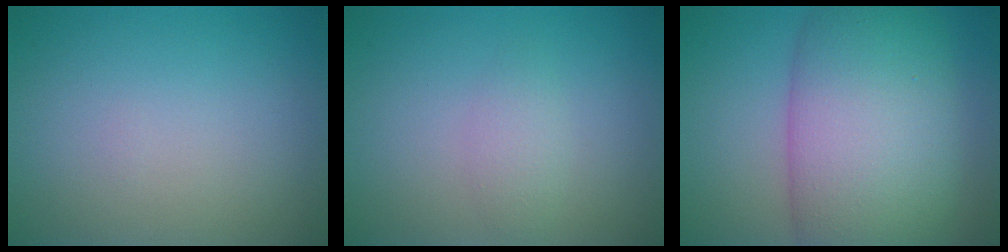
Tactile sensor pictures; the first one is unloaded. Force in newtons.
{"total": 1.6, "press": 1.6, "slide": 0.1}
{"total": 12.5, "press": 12.5, "slide": 0.2}